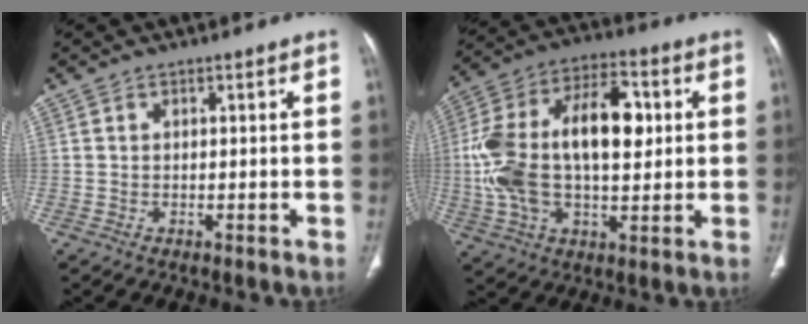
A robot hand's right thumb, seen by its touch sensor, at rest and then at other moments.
{"total": 22.8, "force": [2.3, 12.3, 19.1], "torque": [-0.352, 0.024, 0.036]}